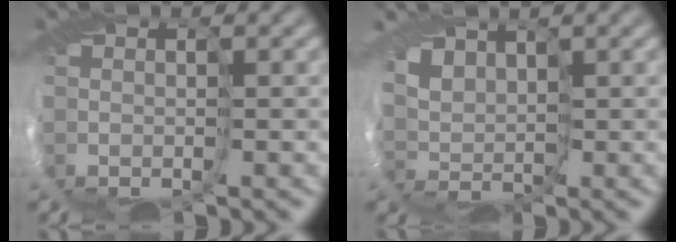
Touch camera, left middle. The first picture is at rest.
{"total": 2.8, "force": [2.3, 1.4, 0.6], "torque": [-0.023, -0.002, 0.042]}